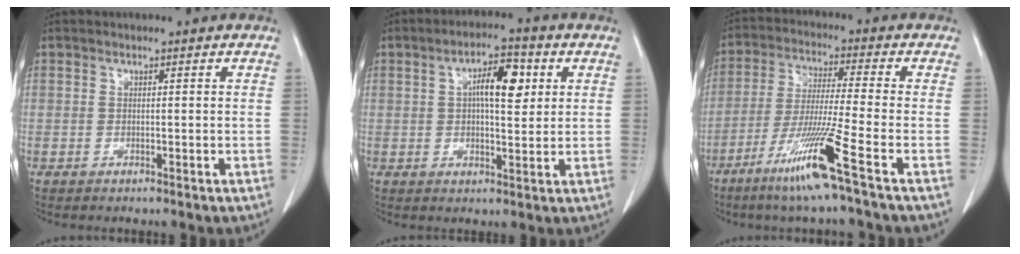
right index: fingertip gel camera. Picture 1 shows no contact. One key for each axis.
{"total": 7.4, "fx": 2.0, "fy": 2.5, "fz": 6.7, "tx": -0.109, "ty": 0.013, "tz": 0.031}
{"total": 11.8, "fx": -6.5, "fy": -2.0, "fz": 9.7, "tx": -0.185, "ty": -0.038, "tz": -0.129}